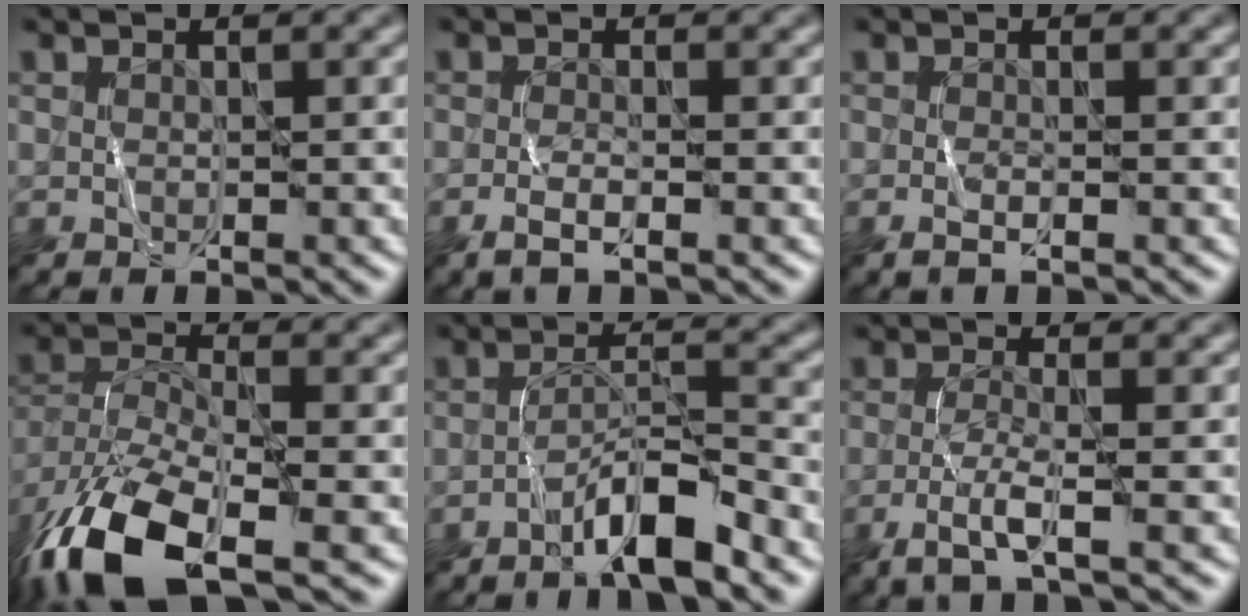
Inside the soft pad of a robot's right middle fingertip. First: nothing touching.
{"total": 1.4, "force": [-0.9, 0.0, 1.1], "torque": [-0.021, 0.002, -0.020]}
{"total": 0.8, "force": [-0.5, -0.2, 0.6], "torque": [-0.010, 0.001, -0.010]}
{"total": 10.7, "force": [-6.6, 4.2, 7.3], "torque": [-0.153, -0.018, -0.126]}
{"total": 4.3, "force": [-2.9, 0.3, 3.2], "torque": [-0.053, 0.015, -0.057]}
{"total": 2.7, "force": [-1.3, 0.0, 2.4], "torque": [-0.050, -0.001, -0.034]}